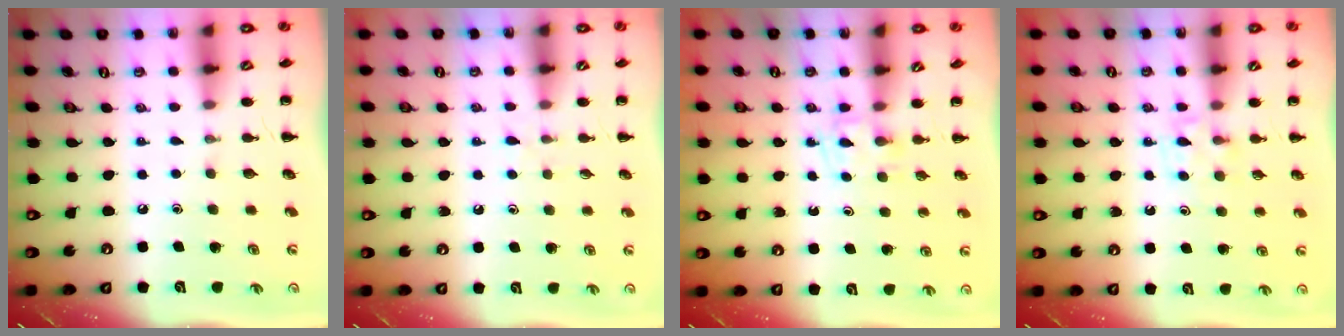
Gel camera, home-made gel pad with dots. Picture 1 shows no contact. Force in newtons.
{"total": 3.4, "press": 3.0, "slide": 1.6}
{"total": 4.5, "press": 4.2, "slide": 1.4}
{"total": 5.2, "press": 5.0, "slide": 1.5}